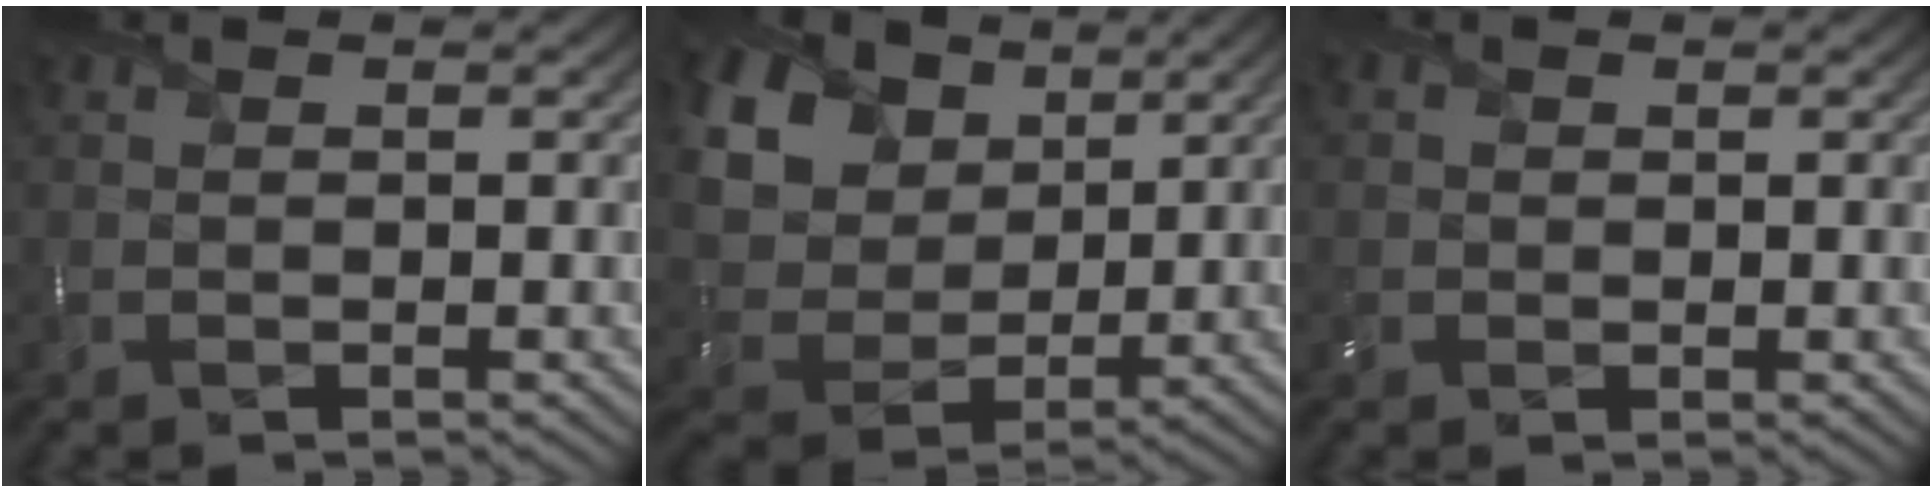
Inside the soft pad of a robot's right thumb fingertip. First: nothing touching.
{"total": 16.6, "force": [7.6, 12.1, 8.4], "torque": [-0.264, 0.041, 0.160]}
{"total": 1.5, "force": [0.1, 1.4, 0.3], "torque": [-0.011, -0.001, 0.000]}